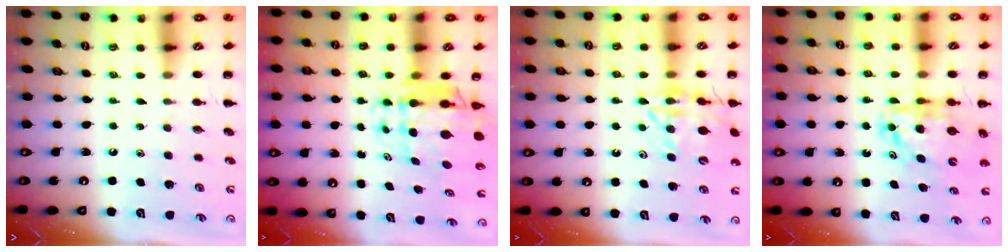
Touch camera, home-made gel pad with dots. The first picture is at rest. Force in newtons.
{"total": 8.7, "press": 8.2, "slide": 2.9}
{"total": 15.4, "press": 15.2, "slide": 2.1}
{"total": 7.3, "press": 7.0, "slide": 1.8}